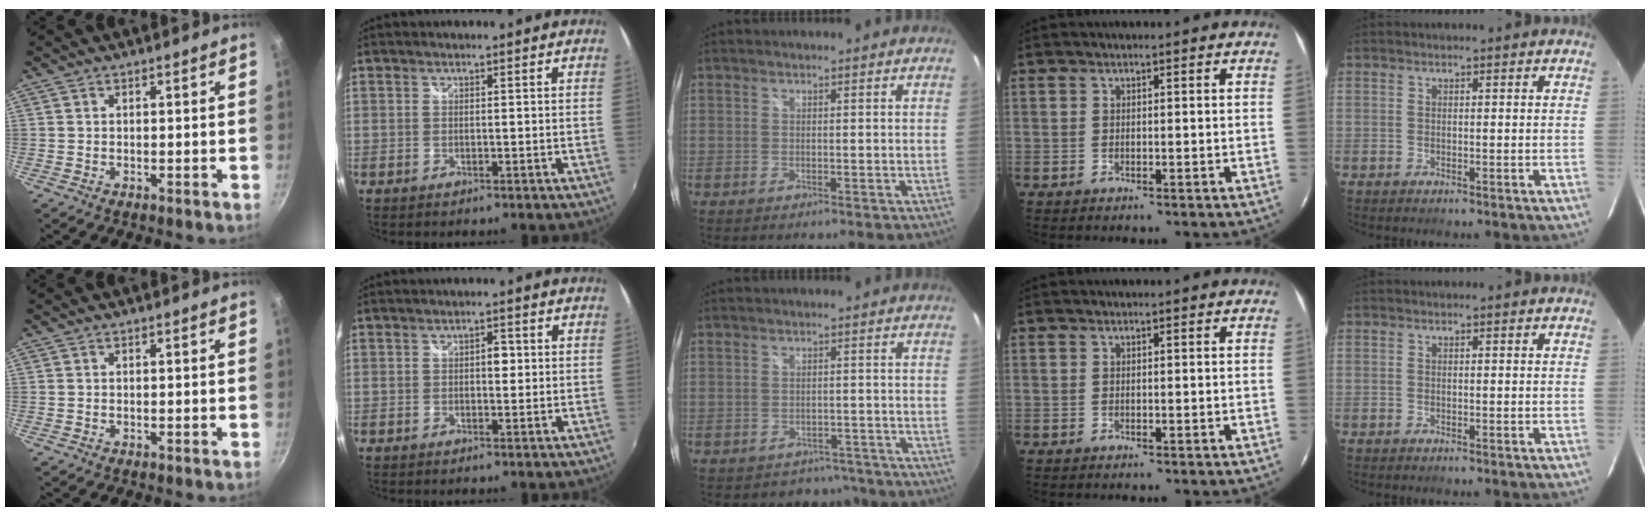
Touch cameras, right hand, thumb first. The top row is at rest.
{"index": {"total": 2.0, "force": [0.1, 1.3, 1.5], "torque": [-0.021, 0.007, -0.001]}, "middle": {"total": 5.6, "force": [-4.3, 3.4, 0.5], "torque": [-0.012, 0.011, -0.053]}}